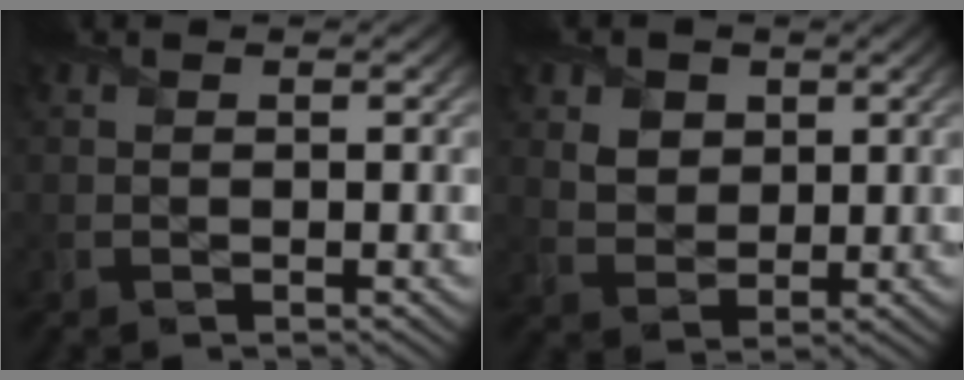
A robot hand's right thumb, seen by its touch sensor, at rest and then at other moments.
{"total": 3.7, "force": [1.7, 2.9, 1.6], "torque": [-0.045, -0.005, 0.029]}